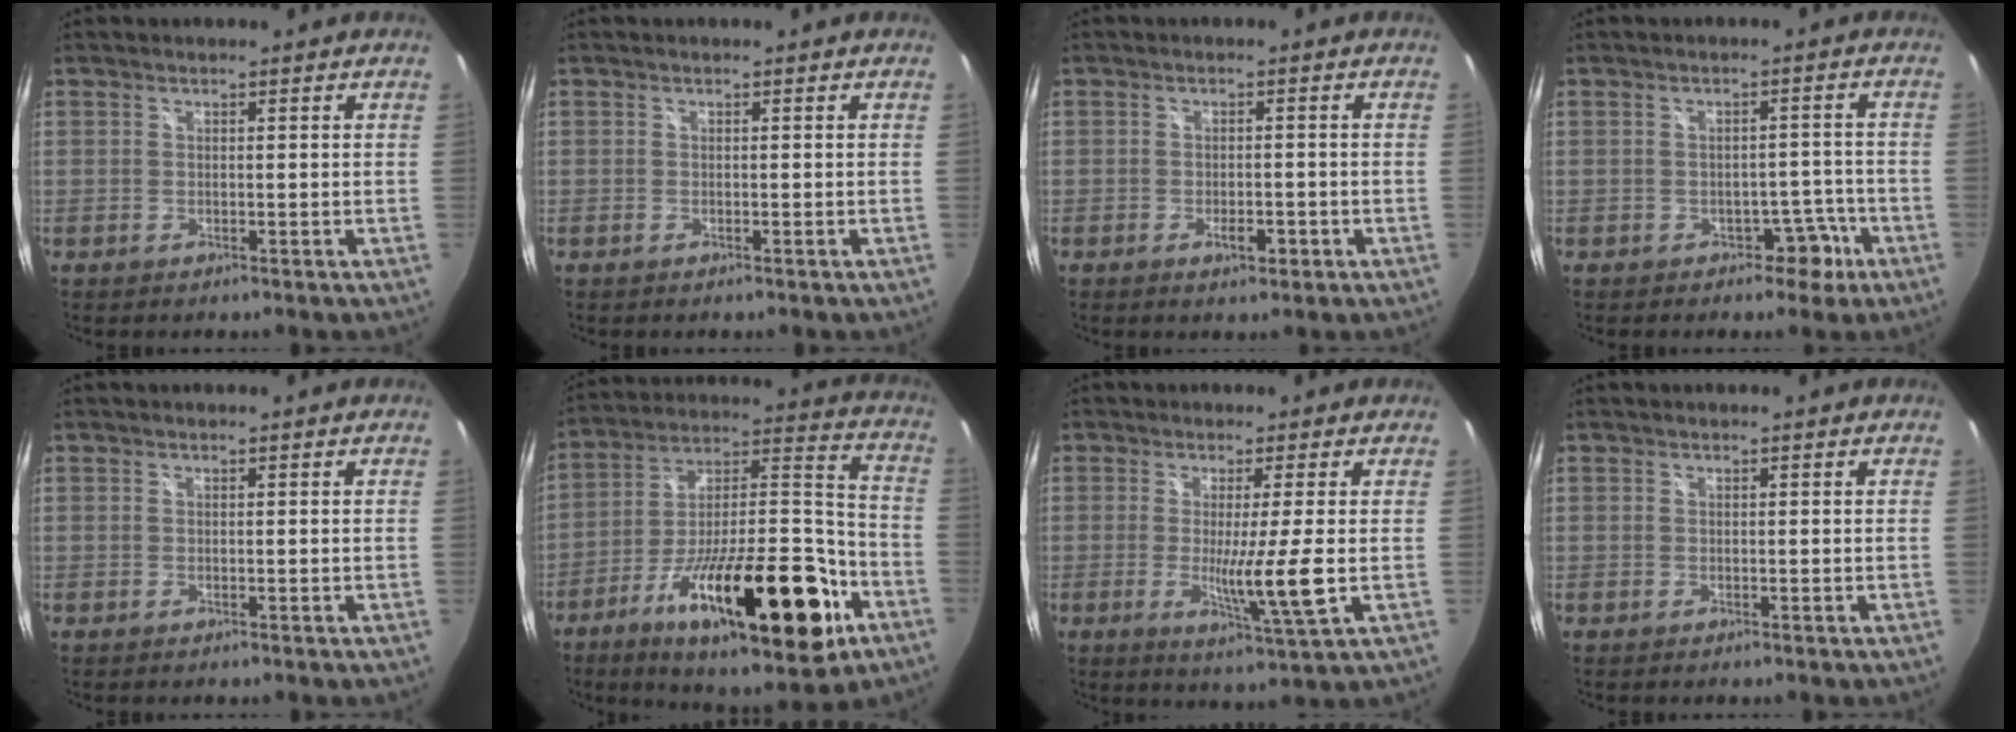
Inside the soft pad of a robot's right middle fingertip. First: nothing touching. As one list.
[{"total": 0.0}, {"total": 3.1, "force": [-1.5, 1.4, 2.2], "torque": [-0.039, -0.005, -0.022]}, {"total": 4.1, "force": [-2.5, 2.9, 1.7], "torque": [-0.026, 0.013, -0.023]}, {"total": 0.0}, {"total": 29.5, "force": [-14.2, 9.1, 24.2], "torque": [-0.378, -0.011, -0.228]}, {"total": 7.8, "force": [-0.8, -1.3, 7.7], "torque": [-0.125, -0.025, -0.018]}, {"total": 0.0}]